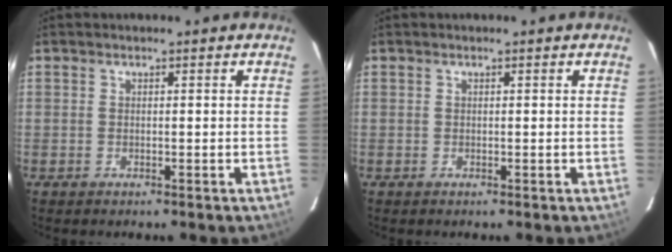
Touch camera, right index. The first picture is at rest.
{"total": 0.0}